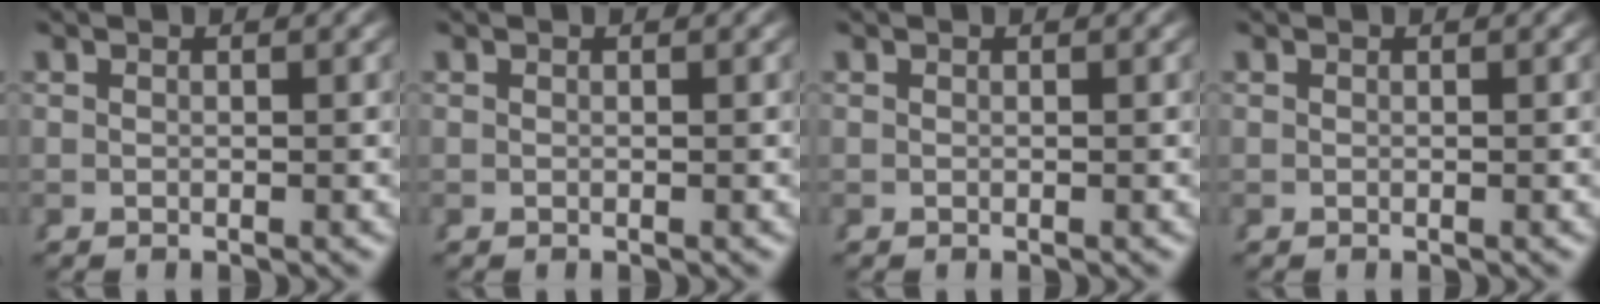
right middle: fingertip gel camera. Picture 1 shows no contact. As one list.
[{"total": 0.0}, {"total": 0.0}, {"total": 0.0}]